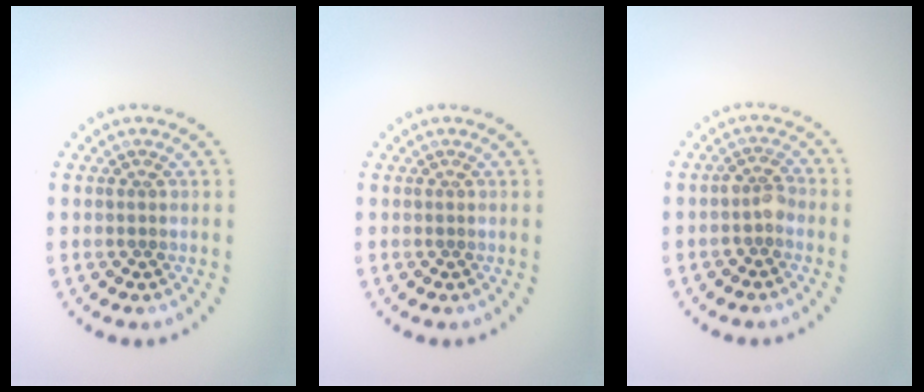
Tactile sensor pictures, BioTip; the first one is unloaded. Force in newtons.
{"total": 0.0}
{"total": 1.7, "press": 1.4, "slide": 0.9}